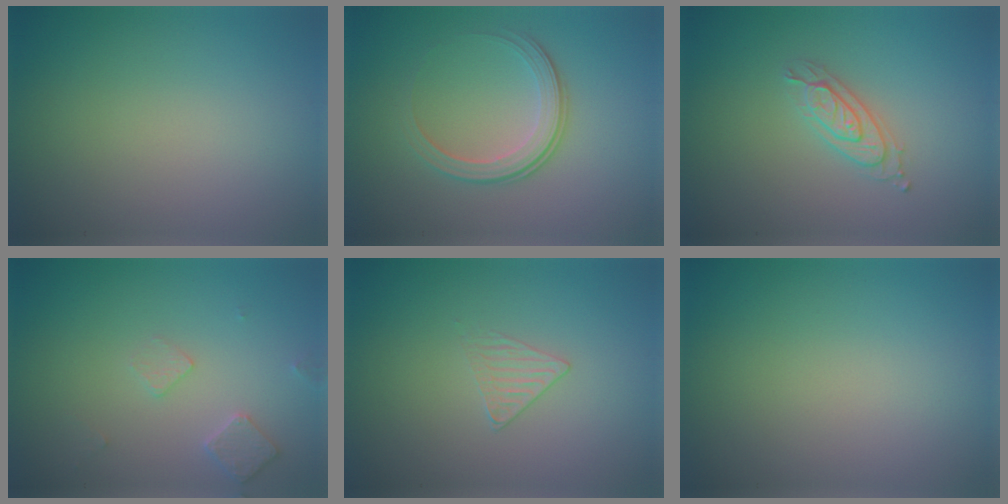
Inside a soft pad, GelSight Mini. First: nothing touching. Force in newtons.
{"total": 3.7, "press": 2.6, "slide": 2.6}
{"total": 2.4, "press": 2.2, "slide": 0.9}
{"total": 1.8, "press": 1.8, "slide": 0.3}
{"total": 1.1, "press": 0.5, "slide": 1.0}
{"total": 0.0}